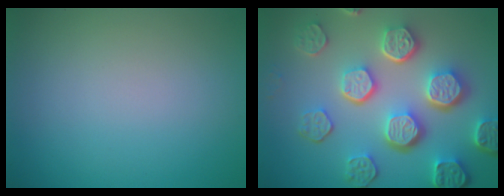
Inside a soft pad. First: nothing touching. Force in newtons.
{"total": 8.2, "press": 6.1, "slide": 5.5}